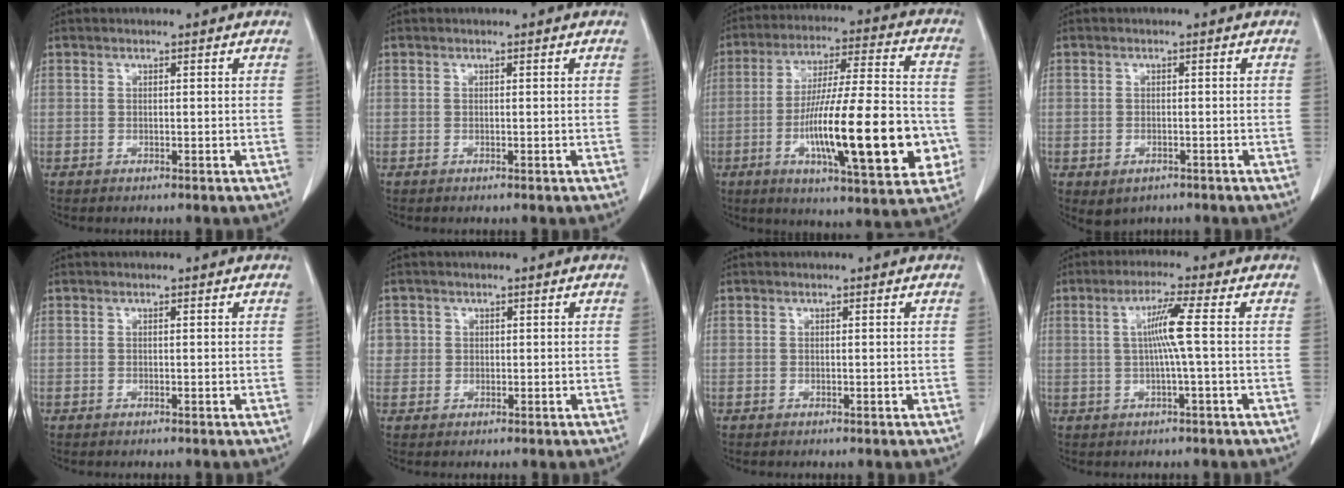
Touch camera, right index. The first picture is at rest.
{"total": 0.0}
{"total": 22.4, "force": [-5.6, 3.4, 21.4], "torque": [-0.328, -0.004, -0.083]}
{"total": 2.8, "force": [-1.5, 2.0, 1.3], "torque": [-0.016, -0.001, -0.010]}
{"total": 0.0}
{"total": 2.1, "force": [0.5, 2.0, 0.0], "torque": [0.018, 0.002, 0.004]}
{"total": 0.0}
{"total": 5.2, "force": [0.4, -1.0, 5.1], "torque": [-0.097, 0.006, 0.010]}